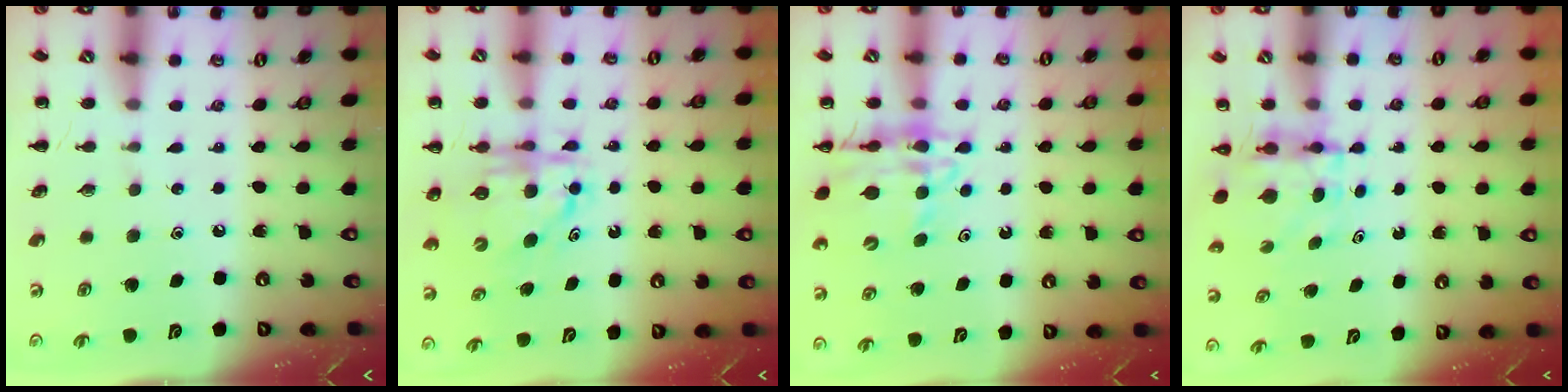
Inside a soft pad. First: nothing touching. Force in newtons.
{"total": 6.4, "press": 6.3, "slide": 0.8}
{"total": 12.3, "press": 11.8, "slide": 3.5}
{"total": 3.9, "press": 3.9, "slide": 0.3}